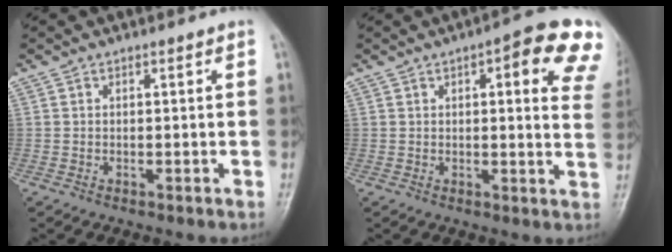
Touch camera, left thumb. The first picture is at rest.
{"total": 14.7, "force": [6.7, 4.3, 12.3], "torque": [-0.119, -0.017, 0.064]}